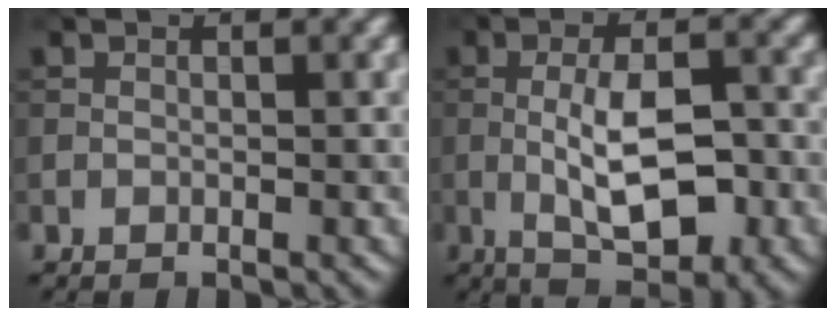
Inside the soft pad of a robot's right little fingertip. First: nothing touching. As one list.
[{"total": 6.9, "force": [-1.4, 2.6, 6.3], "torque": [-0.115, 0.000, -0.023]}]